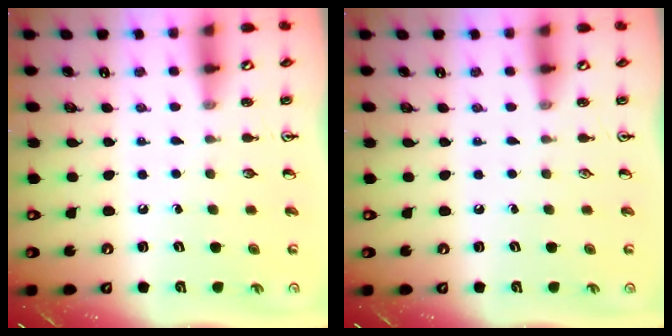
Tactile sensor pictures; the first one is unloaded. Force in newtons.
{"total": 0.0}